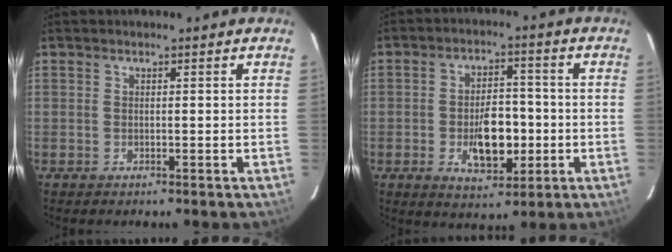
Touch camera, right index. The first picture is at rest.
{"total": 9.8, "force": [-2.3, 5.4, 7.9], "torque": [-0.138, 0.008, -0.024]}